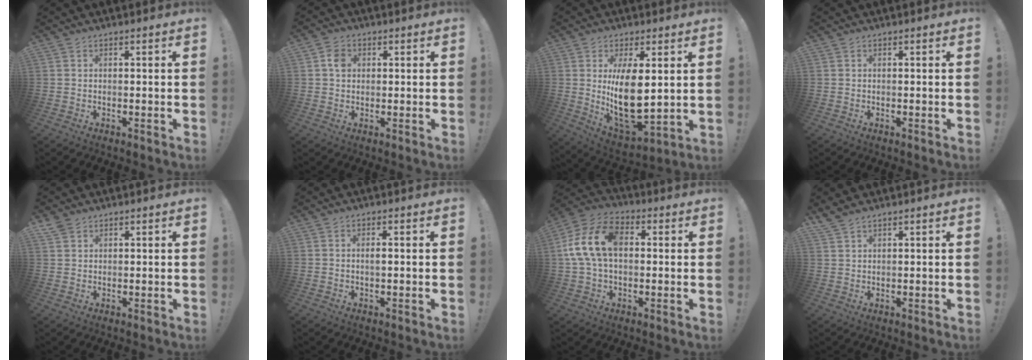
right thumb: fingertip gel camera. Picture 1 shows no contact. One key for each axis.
{"total": 3.6, "fx": 0.6, "fy": 3.0, "fz": 1.8, "tx": -0.016, "ty": 0.000, "tz": 0.007}
{"total": 15.8, "fx": 2.7, "fy": 7.8, "fz": 13.4, "tx": -0.251, "ty": -0.042, "tz": 0.052}
{"total": 0.0}
{"total": 2.5, "fx": 2.0, "fy": 1.1, "fz": 1.0, "tx": -0.019, "ty": -0.008, "tz": 0.039}
{"total": 1.2, "fx": -0.1, "fy": 0.2, "fz": 1.1, "tx": -0.017, "ty": -0.001, "tz": -0.004}
{"total": 15.4, "fx": 1.8, "fy": 10.0, "fz": 11.6, "tx": -0.227, "ty": 0.014, "tz": 0.033}
{"total": 2.3, "fx": 2.2, "fy": 0.2, "fz": 0.9, "tx": -0.018, "ty": -0.013, "tz": 0.041}